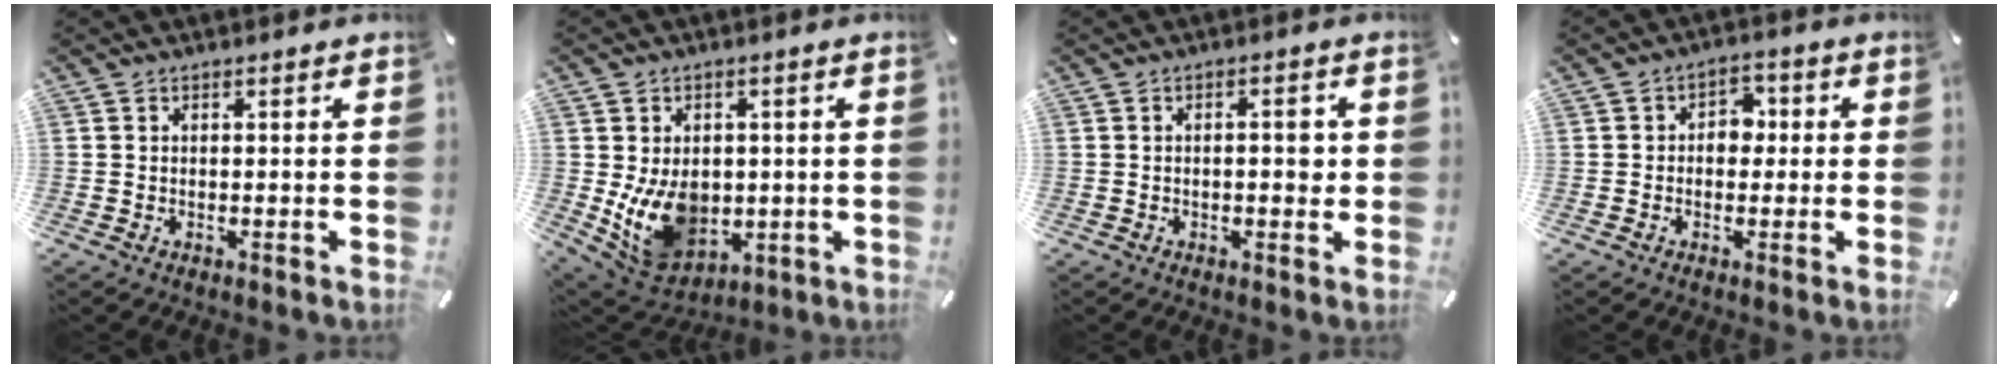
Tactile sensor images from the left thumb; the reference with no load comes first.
{"total": 12.1, "force": [-1.1, 9.6, 7.3], "torque": [-0.143, -0.010, -0.014]}
{"total": 4.1, "force": [-0.1, 1.9, 3.7], "torque": [-0.044, 0.001, -0.009]}
{"total": 4.8, "force": [-0.5, 3.8, 2.9], "torque": [-0.035, 0.007, -0.016]}